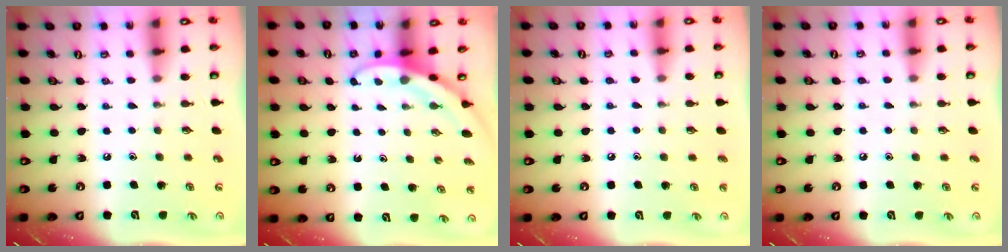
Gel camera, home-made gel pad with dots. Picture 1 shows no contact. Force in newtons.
{"total": 3.3, "press": 3.3, "slide": 0.1}
{"total": 3.5, "press": 3.5, "slide": 0.3}
{"total": 3.4, "press": 3.4, "slide": 0.5}